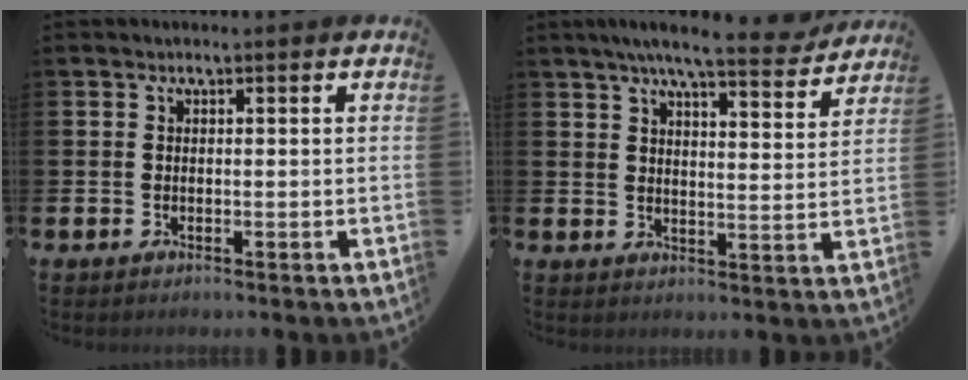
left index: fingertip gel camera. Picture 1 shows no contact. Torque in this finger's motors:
{"motor_torque": [1.08, -1.05, 0.63, 0.21]}